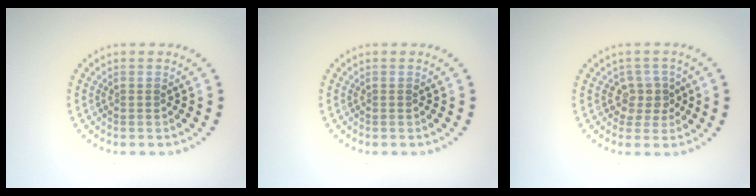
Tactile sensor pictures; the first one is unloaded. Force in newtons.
{"total": 0.0}
{"total": 2.2, "press": 1.9, "slide": 1.1}